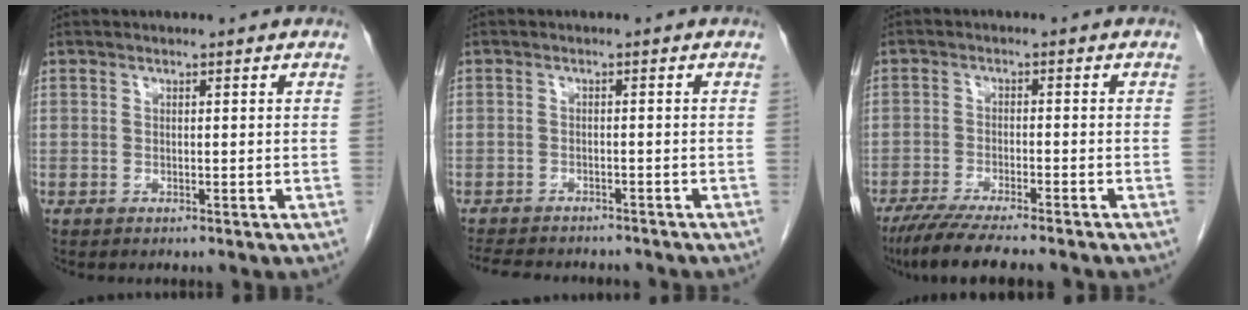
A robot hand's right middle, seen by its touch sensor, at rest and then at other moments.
{"total": 10.4, "force": [-9.2, 3.2, 3.7], "torque": [-0.076, -0.006, -0.123]}
{"total": 9.7, "force": [-8.0, 0.7, 5.4], "torque": [-0.084, -0.023, -0.127]}